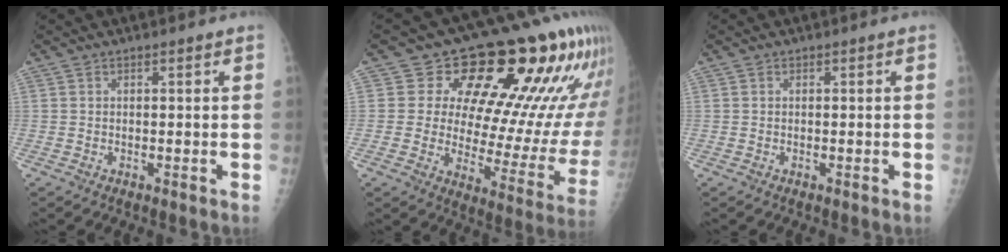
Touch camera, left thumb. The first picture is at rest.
{"total": 21.3, "force": [11.6, 9.2, 15.4], "torque": [-0.154, -0.057, 0.152]}
{"total": 0.0}